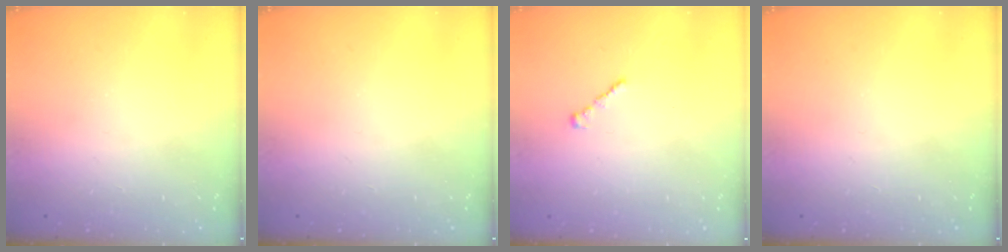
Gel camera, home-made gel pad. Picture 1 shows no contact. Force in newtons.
{"total": 0.0}
{"total": 1.4, "press": 1.3, "slide": 0.5}
{"total": 0.0}